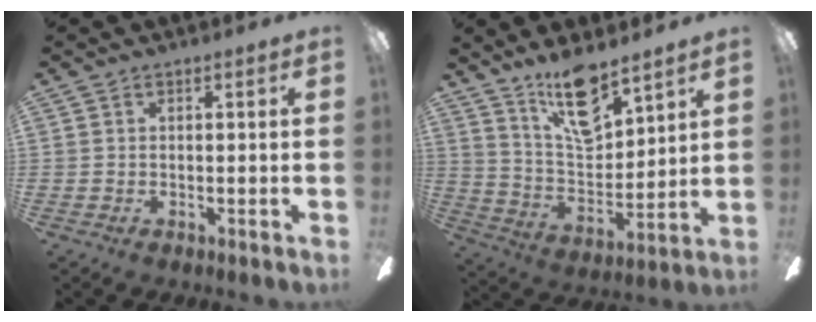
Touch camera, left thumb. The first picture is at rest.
{"total": 15.2, "force": [11.4, 5.5, 8.5], "torque": [-0.156, -0.062, 0.202]}